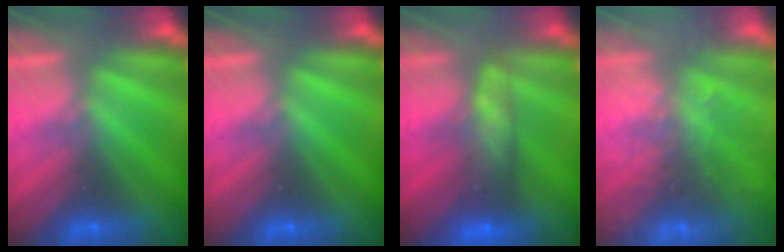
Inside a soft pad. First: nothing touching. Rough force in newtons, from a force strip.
{"total": 0.0}
{"total": 7.5}
{"total": 6.4}